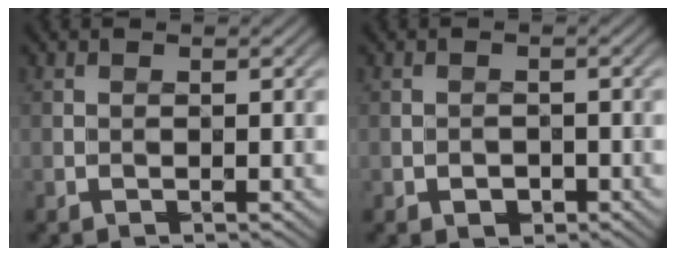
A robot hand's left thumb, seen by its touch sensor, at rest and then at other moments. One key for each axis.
{"total": 0.9, "fx": -0.5, "fy": 0.7, "fz": 0.1, "tx": -0.001, "ty": -0.004, "tz": -0.005}